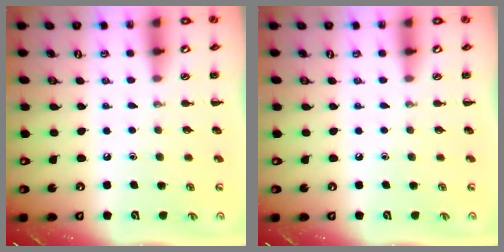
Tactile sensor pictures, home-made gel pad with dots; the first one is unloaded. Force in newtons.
{"total": 0.0}